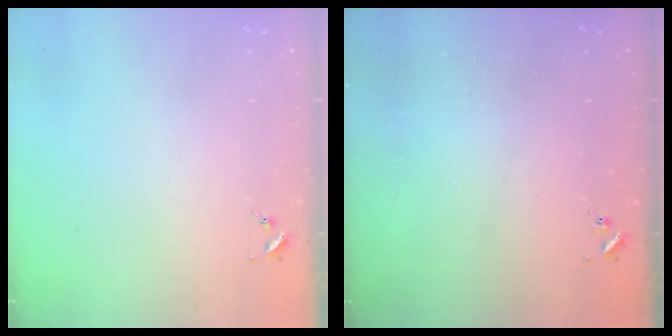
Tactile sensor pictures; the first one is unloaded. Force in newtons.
{"total": 0.9, "press": 0.8, "slide": 0.2}